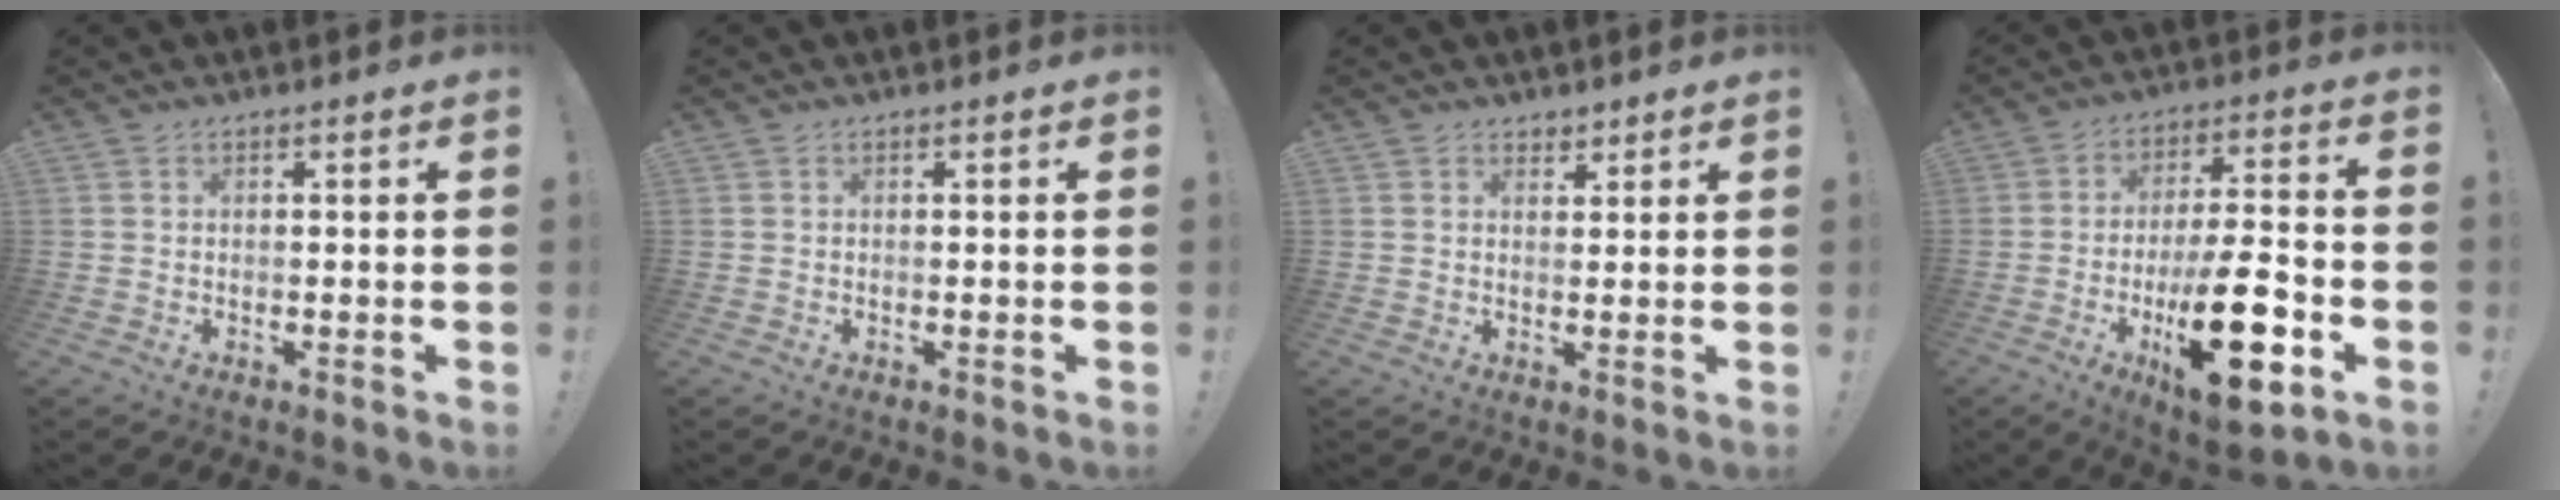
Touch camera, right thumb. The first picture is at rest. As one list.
[{"total": 0.0}, {"total": 2.5, "force": [2.0, 1.4, 0.4], "torque": [0.005, -0.011, 0.036]}, {"total": 20.8, "force": [-6.8, 7.0, 18.4], "torque": [-0.280, 0.029, -0.100]}]